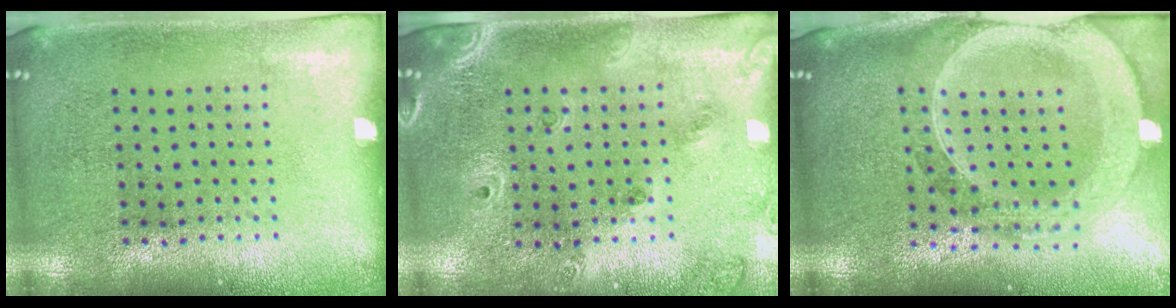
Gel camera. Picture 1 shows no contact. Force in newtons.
{"total": 1.7, "press": 1.5, "slide": 0.7}
{"total": 2.9, "press": 2.5, "slide": 1.5}